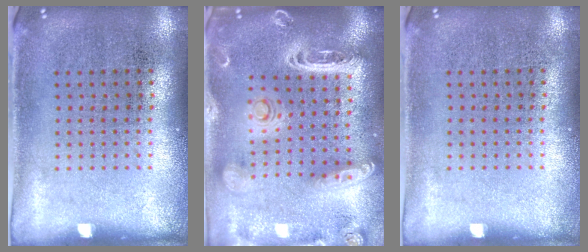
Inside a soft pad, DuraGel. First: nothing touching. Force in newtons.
{"total": 3.0, "press": 2.5, "slide": 1.5}
{"total": 0.0}